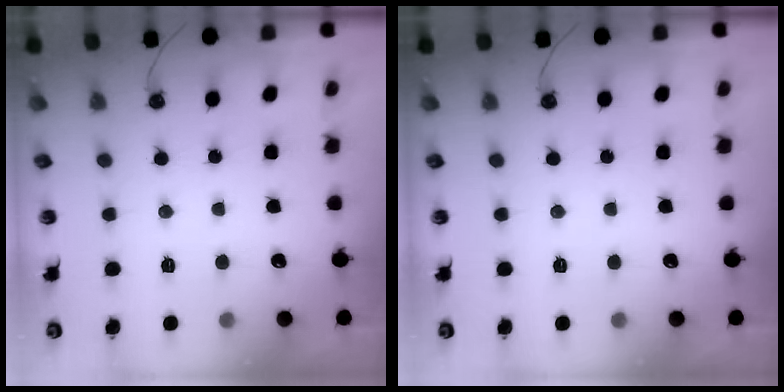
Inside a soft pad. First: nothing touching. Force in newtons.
{"total": 0.0}